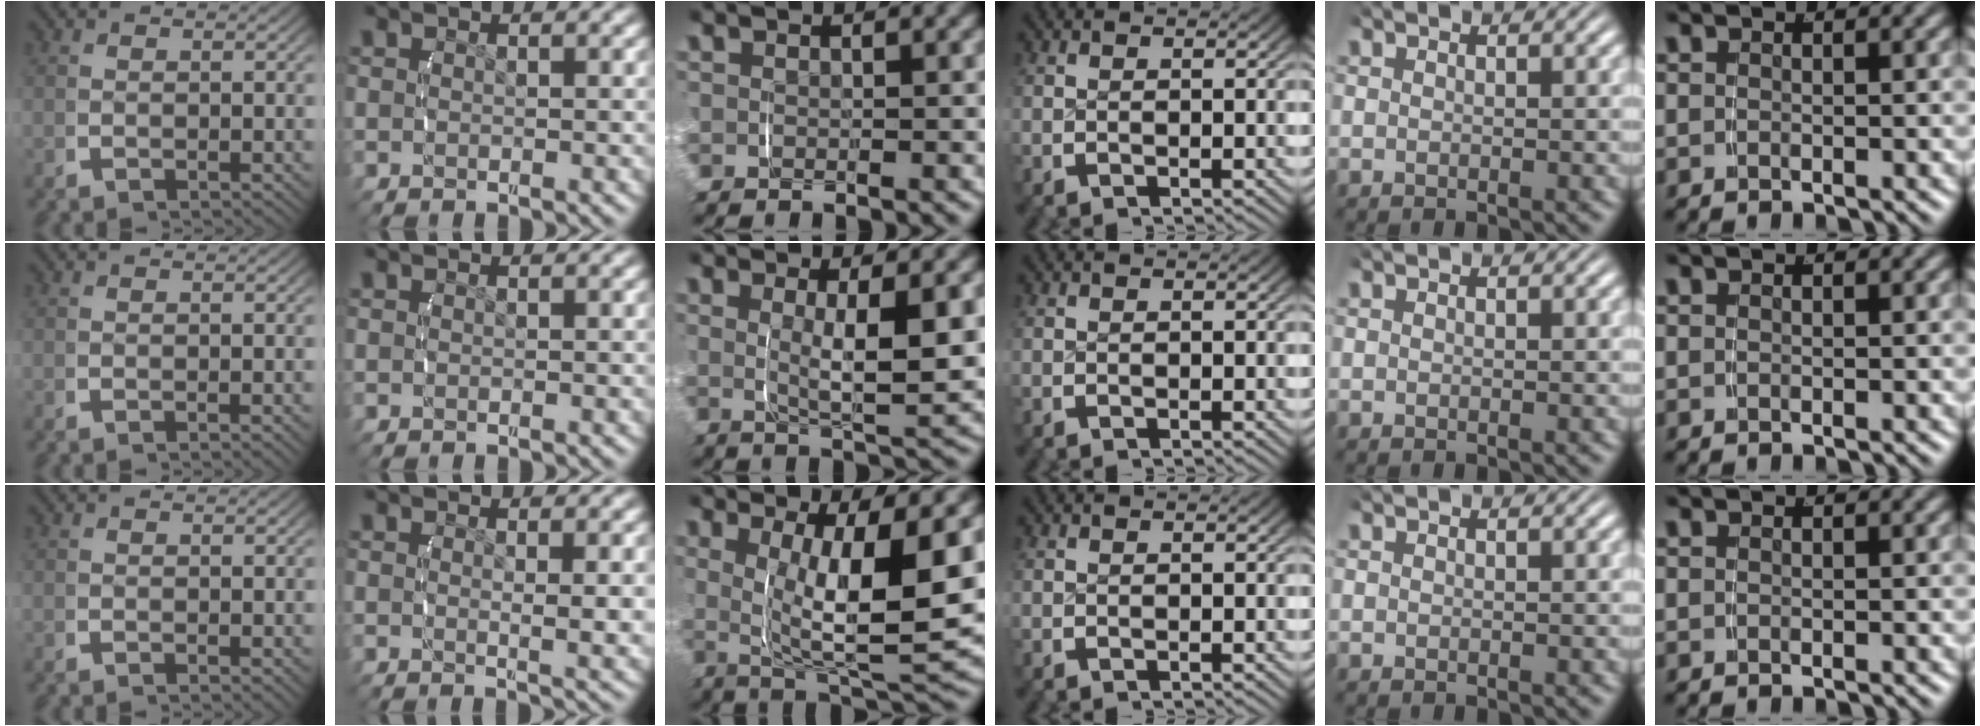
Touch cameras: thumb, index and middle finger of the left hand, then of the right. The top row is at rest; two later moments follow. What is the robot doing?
{"motion": "lift_and_place", "object": "measuring cup"}